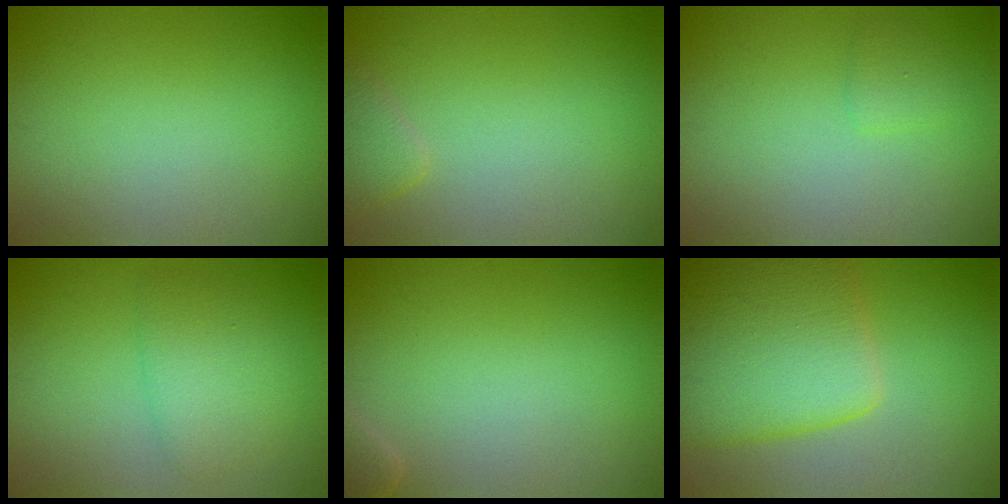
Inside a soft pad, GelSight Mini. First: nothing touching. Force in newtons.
{"total": 1.6, "press": 1.6, "slide": 0.1}
{"total": 1.0, "press": 1.0, "slide": 0.1}
{"total": 2.9, "press": 2.9, "slide": 0.2}
{"total": 1.2, "press": 1.2, "slide": 0.2}
{"total": 8.2, "press": 8.2, "slide": 0.6}